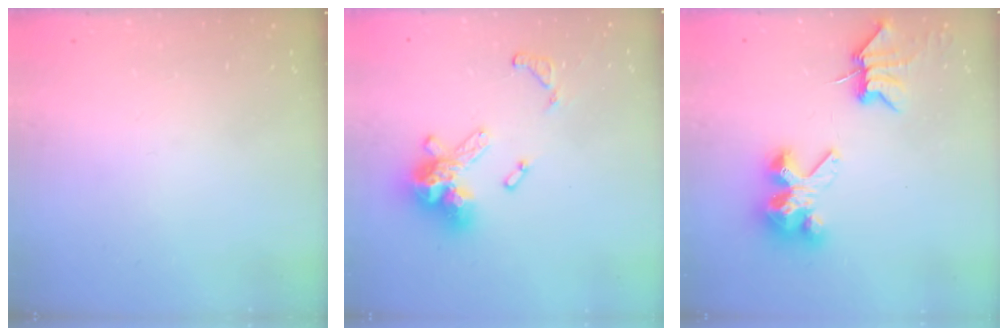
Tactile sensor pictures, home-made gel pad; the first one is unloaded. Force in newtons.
{"total": 13.8, "press": 13.8, "slide": 1.0}
{"total": 7.0, "press": 6.9, "slide": 0.6}